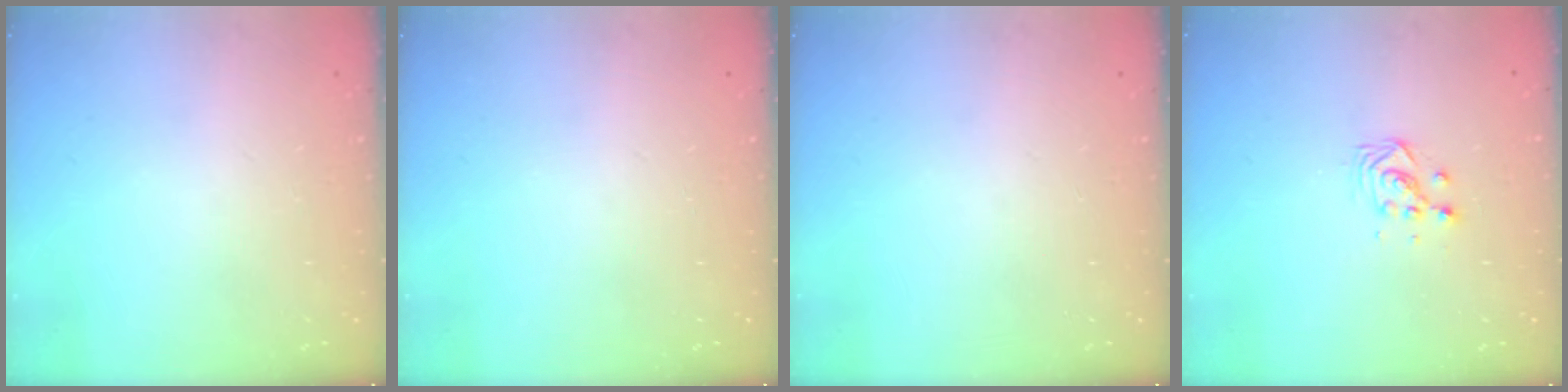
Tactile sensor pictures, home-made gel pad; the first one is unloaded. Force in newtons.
{"total": 0.0}
{"total": 0.0}
{"total": 3.2, "press": 3.1, "slide": 0.3}